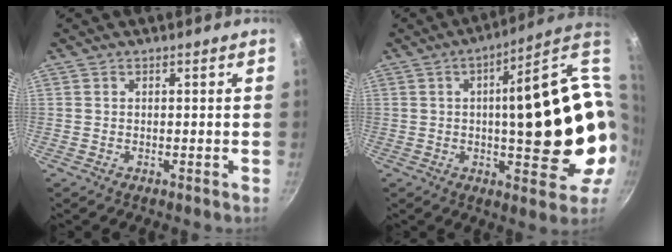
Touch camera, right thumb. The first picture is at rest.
{"total": 23.8, "force": [0.7, 8.2, 22.3], "torque": [-0.266, 0.007, 0.019]}